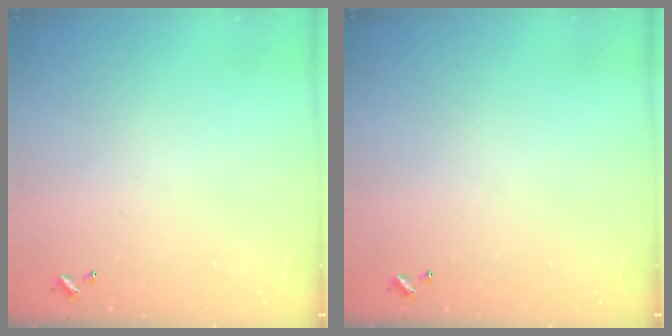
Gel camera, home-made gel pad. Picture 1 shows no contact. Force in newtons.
{"total": 0.0}